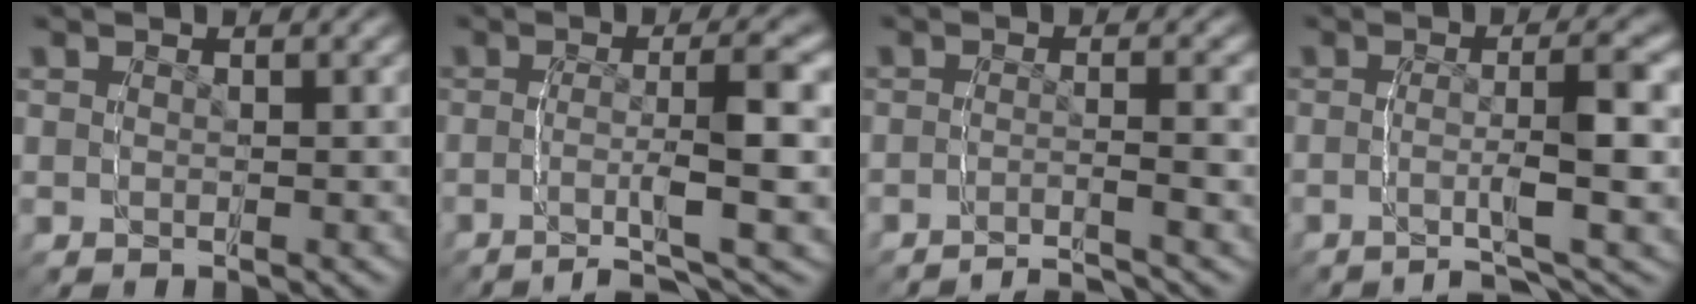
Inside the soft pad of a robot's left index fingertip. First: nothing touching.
{"total": 6.1, "force": [-3.4, 0.3, 5.0], "torque": [-0.079, -0.009, -0.055]}
{"total": 6.1, "force": [-5.9, 0.2, 1.4], "torque": [-0.019, -0.015, -0.096]}
{"total": 4.8, "force": [-2.4, 0.1, 4.1], "torque": [-0.066, -0.009, -0.043]}